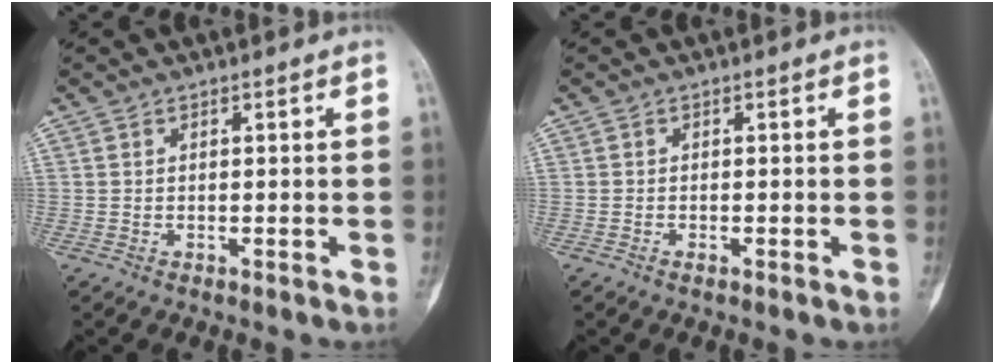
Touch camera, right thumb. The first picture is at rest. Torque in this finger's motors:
{"motor_torque": [-0.31, -0.13, 0.06, 0.14, -0.12]}